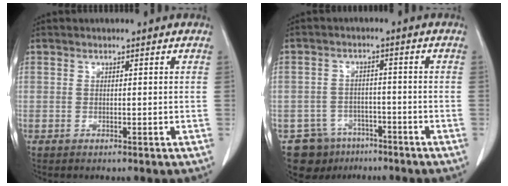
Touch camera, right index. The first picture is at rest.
{"total": 7.4, "force": [-4.9, 5.5, 0.3], "torque": [0.000, 0.021, -0.073]}